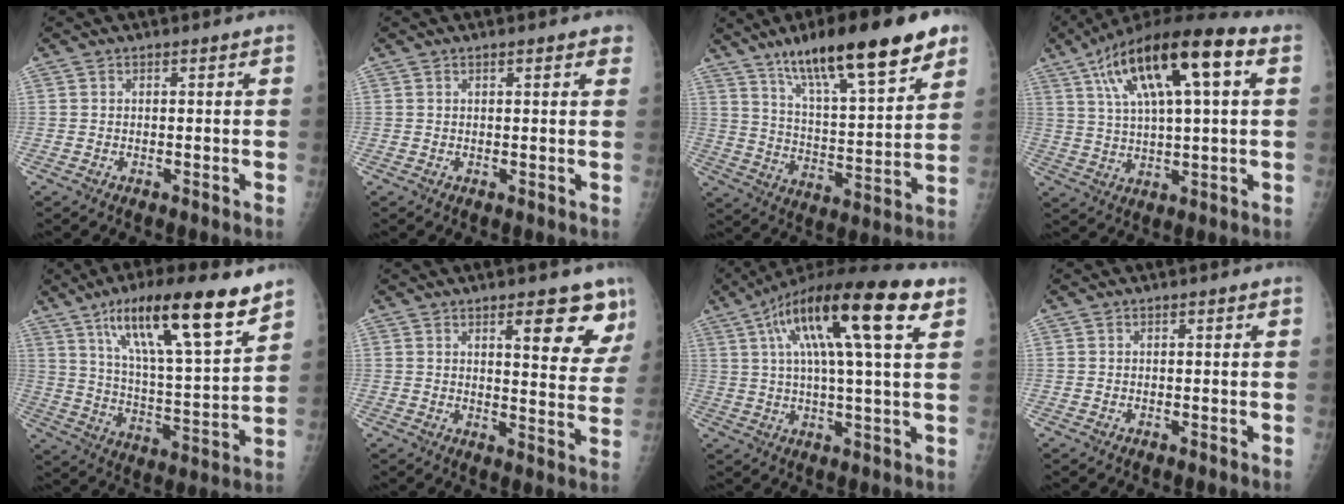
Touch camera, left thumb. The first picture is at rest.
{"total": 2.6, "force": [1.7, 0.8, 1.8], "torque": [-0.012, -0.001, 0.018]}
{"total": 22.2, "force": [14.1, 5.7, 16.2], "torque": [-0.229, -0.049, 0.229]}
{"total": 20.4, "force": [7.6, 6.5, 17.8], "torque": [-0.309, 0.021, 0.126]}
{"total": 21.1, "force": [12.9, 4.5, 16.0], "torque": [-0.246, -0.047, 0.222]}
{"total": 10.9, "force": [6.5, 3.4, 8.0], "torque": [-0.065, -0.037, 0.082]}
{"total": 21.1, "force": [8.4, 4.7, 18.8], "torque": [-0.318, 0.020, 0.131]}
{"total": 0.0}